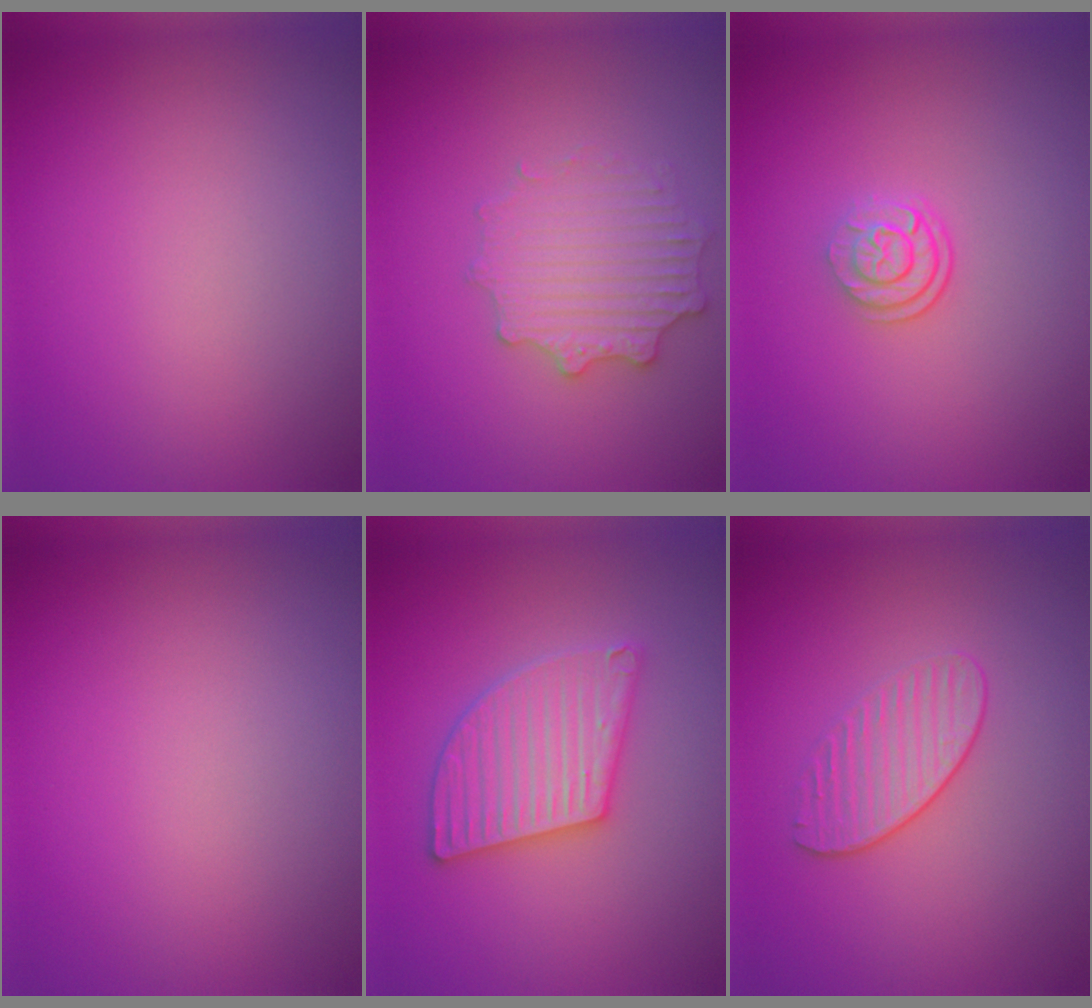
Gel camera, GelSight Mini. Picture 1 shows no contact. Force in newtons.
{"total": 2.9, "press": 2.9, "slide": 0.6}
{"total": 2.5, "press": 1.8, "slide": 1.8}
{"total": 0.0}
{"total": 5.2, "press": 5.2, "slide": 0.5}
{"total": 1.9, "press": 1.5, "slide": 1.2}